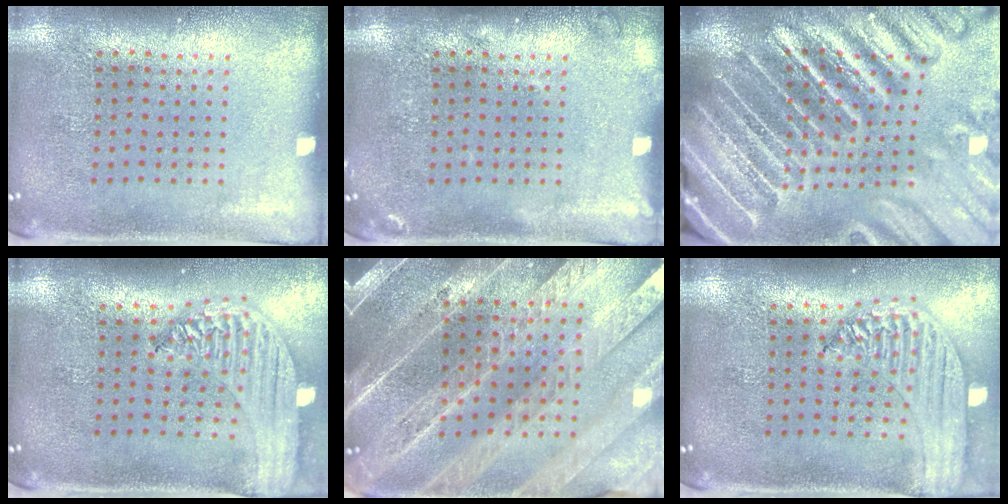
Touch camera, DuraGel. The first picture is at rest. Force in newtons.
{"total": 1.2, "press": 1.1, "slide": 0.2}
{"total": 5.7, "press": 4.9, "slide": 2.9}
{"total": 2.3, "press": 2.0, "slide": 1.1}
{"total": 5.0, "press": 4.4, "slide": 2.4}
{"total": 1.8, "press": 1.7, "slide": 0.6}